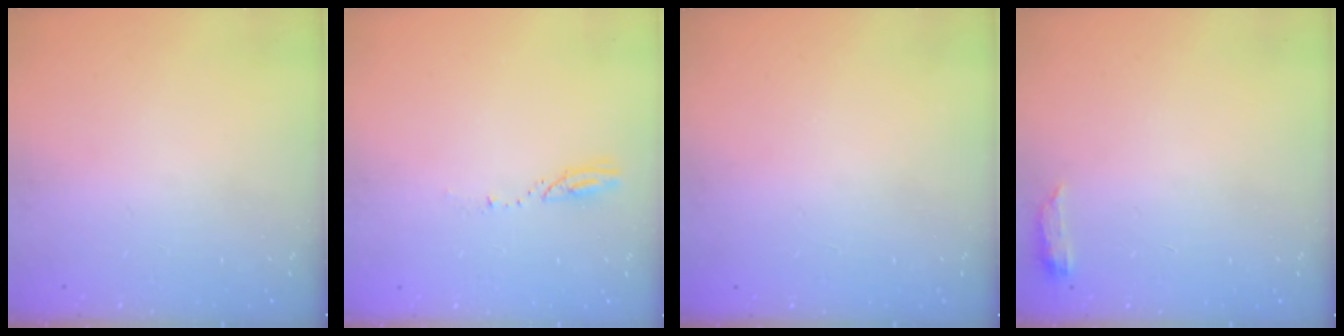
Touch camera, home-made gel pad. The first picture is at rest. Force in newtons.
{"total": 3.2, "press": 3.2, "slide": 0.4}
{"total": 0.0}
{"total": 3.5, "press": 3.5, "slide": 0.6}